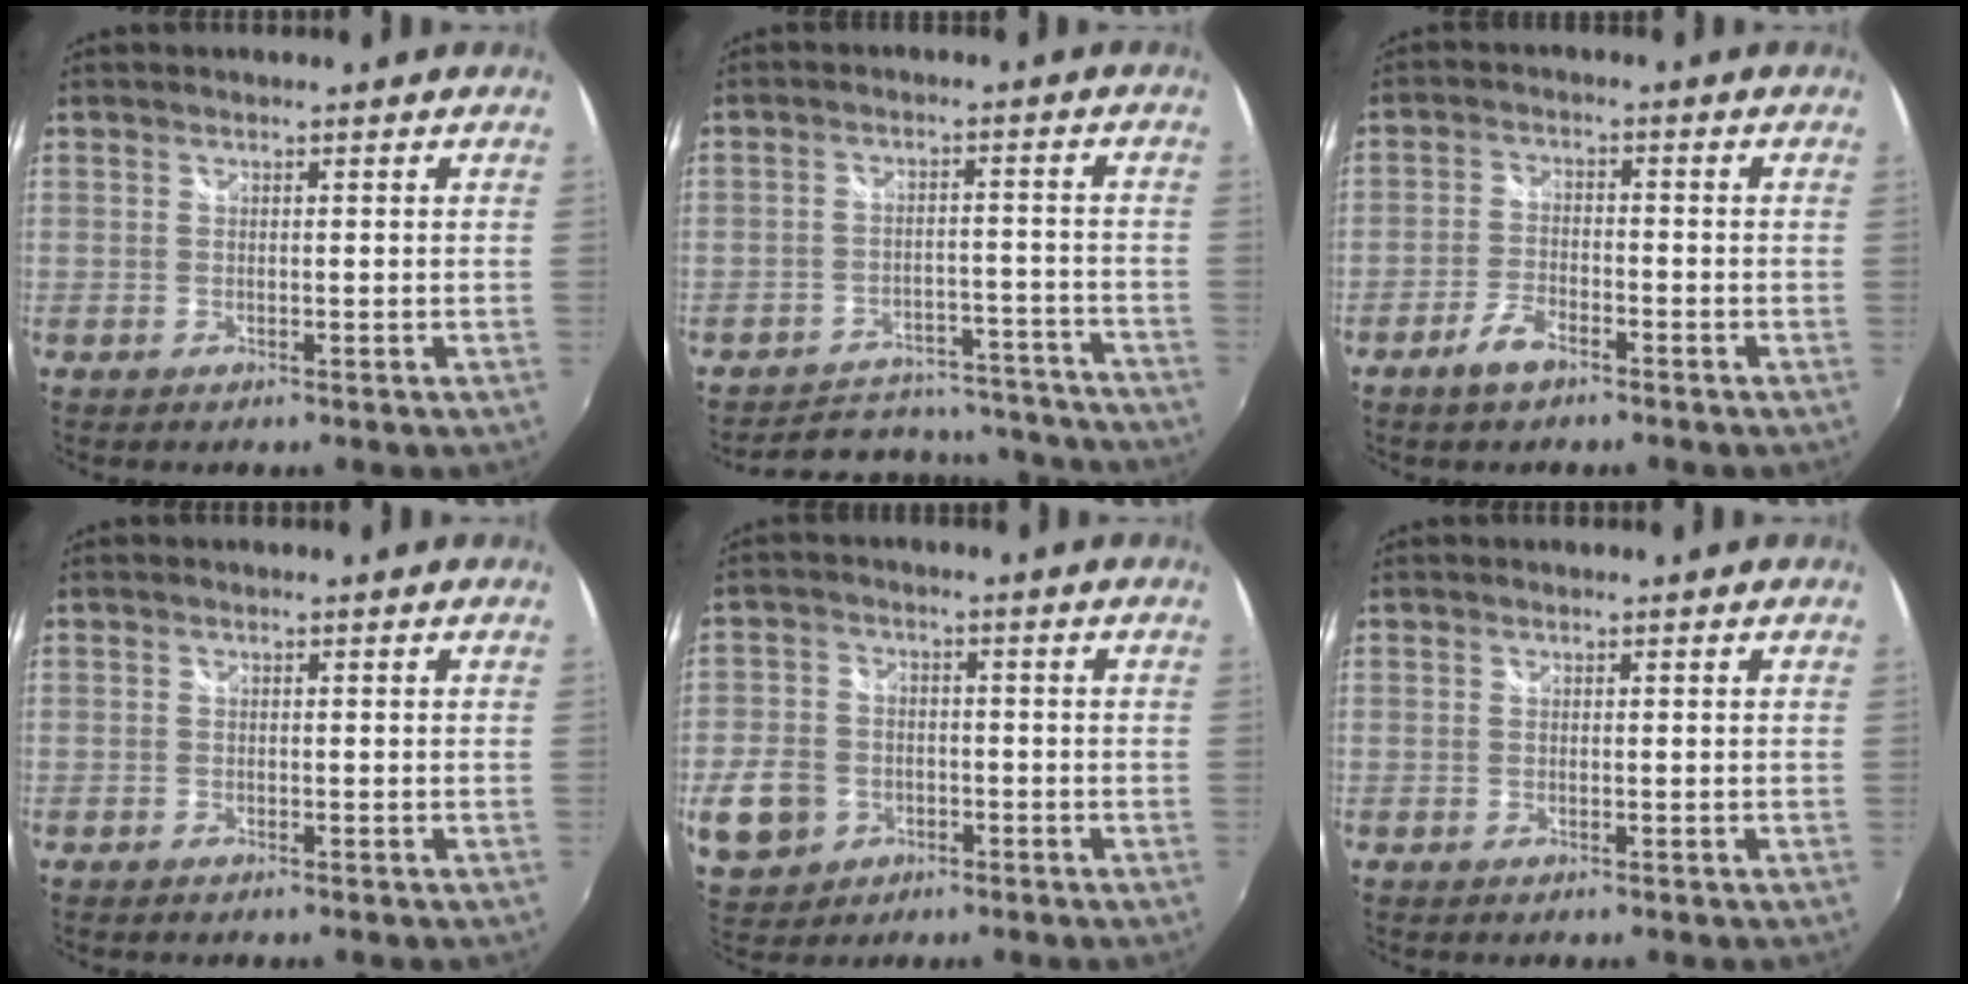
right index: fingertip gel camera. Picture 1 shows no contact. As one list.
[{"total": 18.5, "force": [-16.7, 6.6, 4.4], "torque": [-0.093, 0.042, -0.198]}, {"total": 4.9, "force": [-3.5, 2.0, 2.8], "torque": [-0.070, 0.000, -0.066]}, {"total": 0.6, "force": [-0.5, 0.3, 0.1], "torque": [-0.003, -0.003, -0.012]}, {"total": 11.2, "force": [-3.7, 9.4, 5.0], "torque": [-0.136, 0.011, -0.059]}, {"total": 0.0}]